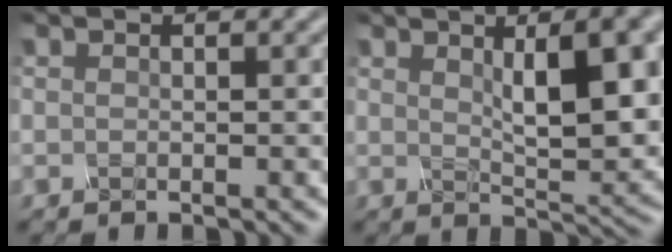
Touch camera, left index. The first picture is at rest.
{"total": 9.0, "force": [2.4, 2.9, 8.2], "torque": [-0.110, 0.002, 0.042]}